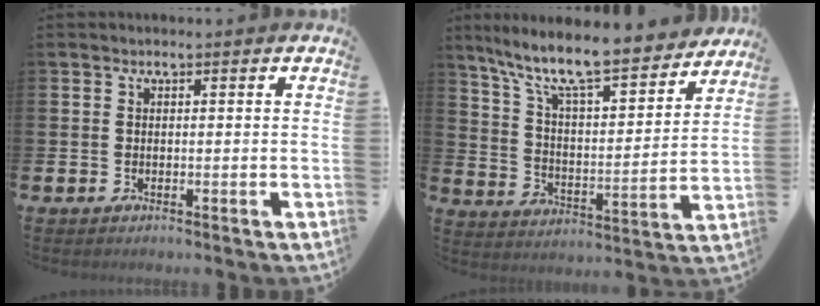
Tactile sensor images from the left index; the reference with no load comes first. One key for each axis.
{"total": 10.9, "fx": 9.5, "fy": 1.7, "fz": 5.0, "tx": -0.127, "ty": -0.066, "tz": 0.159}